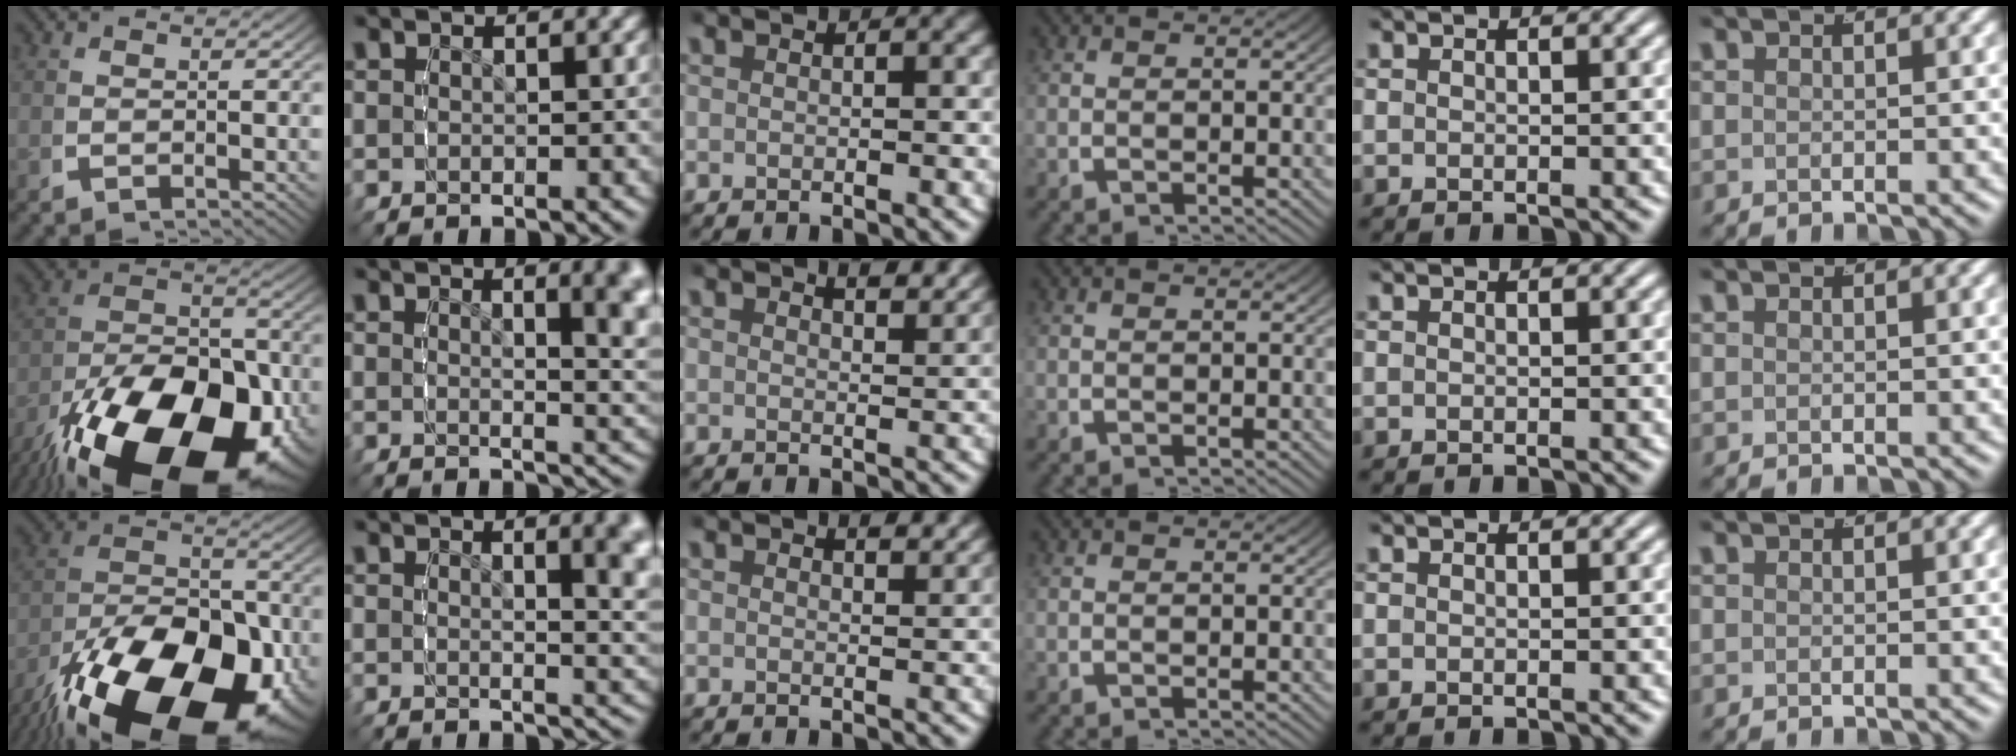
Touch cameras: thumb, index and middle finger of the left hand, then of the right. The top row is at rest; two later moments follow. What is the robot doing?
{"motion": "lift_and_place", "object": "screwdriver"}